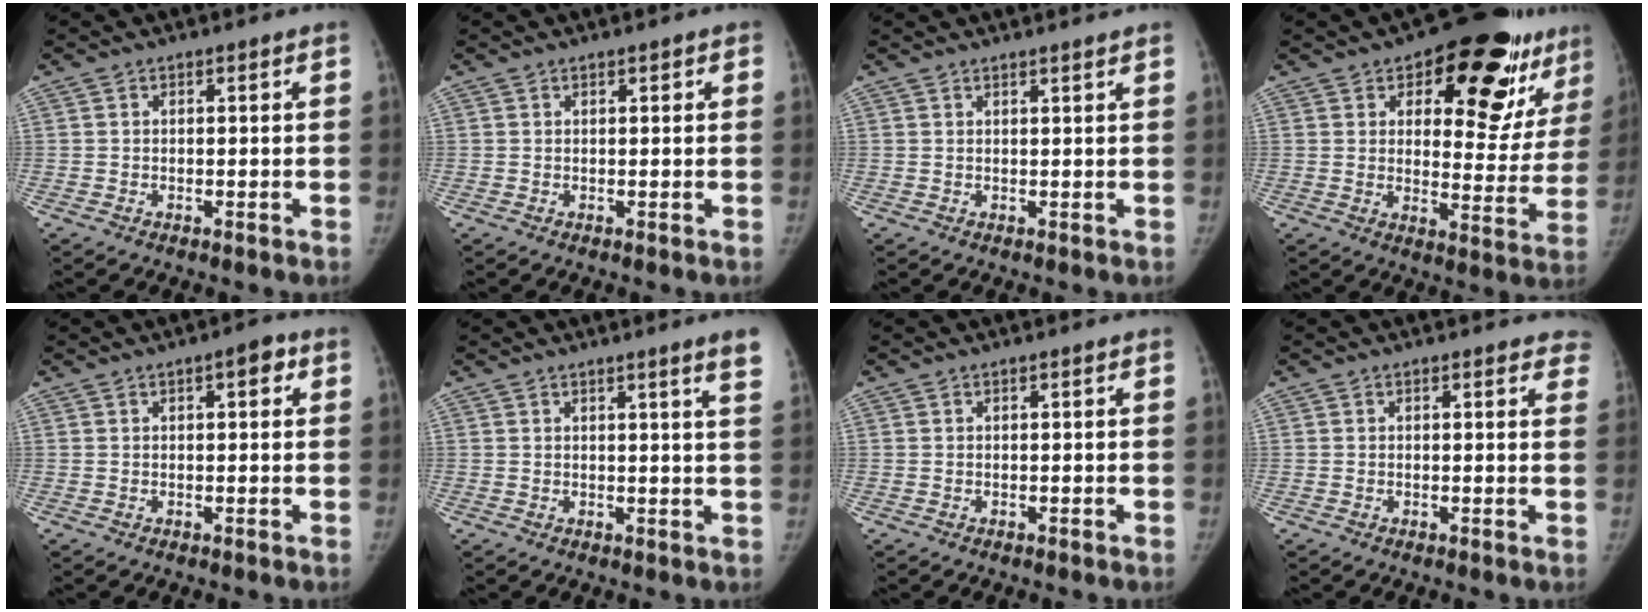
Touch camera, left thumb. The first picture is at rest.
{"total": 0.6, "force": [0.2, 0.4, 0.3], "torque": [0.004, 0.000, 0.002]}
{"total": 2.5, "force": [2.2, -0.2, 1.0], "torque": [-0.003, 0.002, 0.030]}
{"total": 21.9, "force": [12.0, 10.5, 15.0], "torque": [-0.134, -0.045, 0.162]}
{"total": 2.8, "force": [0.9, 1.2, 2.3], "torque": [-0.020, 0.003, 0.008]}
{"total": 4.9, "force": [3.4, -0.5, 3.6], "torque": [-0.045, -0.018, 0.034]}
{"total": 0.0}
{"total": 3.6, "force": [3.1, 1.6, 0.9], "torque": [0.023, -0.012, 0.014]}